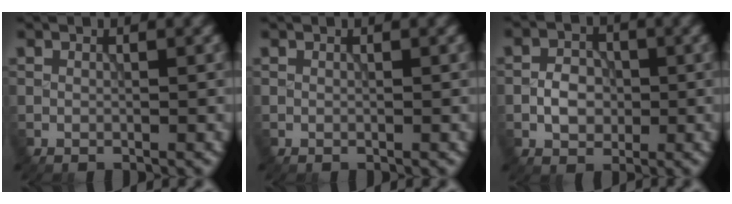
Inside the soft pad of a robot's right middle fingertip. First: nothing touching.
{"total": 0.0}
{"total": 2.9, "force": [-0.6, 2.2, 1.8], "torque": [-0.029, 0.003, -0.015]}